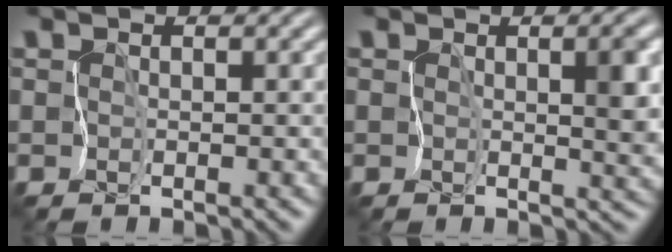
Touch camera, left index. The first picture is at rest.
{"total": 4.7, "force": [0.8, 1.7, 4.3], "torque": [-0.063, -0.004, 0.015]}